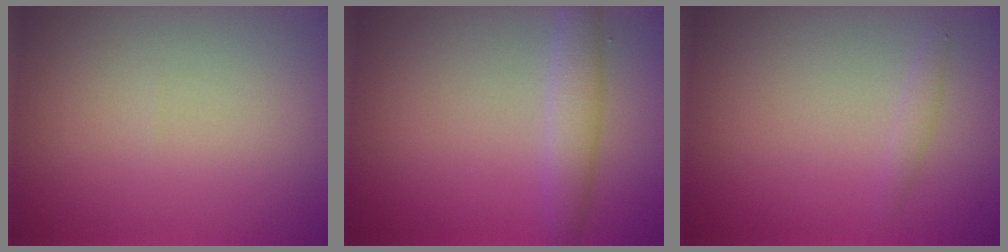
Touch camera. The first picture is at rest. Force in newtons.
{"total": 2.4, "press": 2.4, "slide": 0.1}
{"total": 0.7, "press": 0.7, "slide": 0.0}